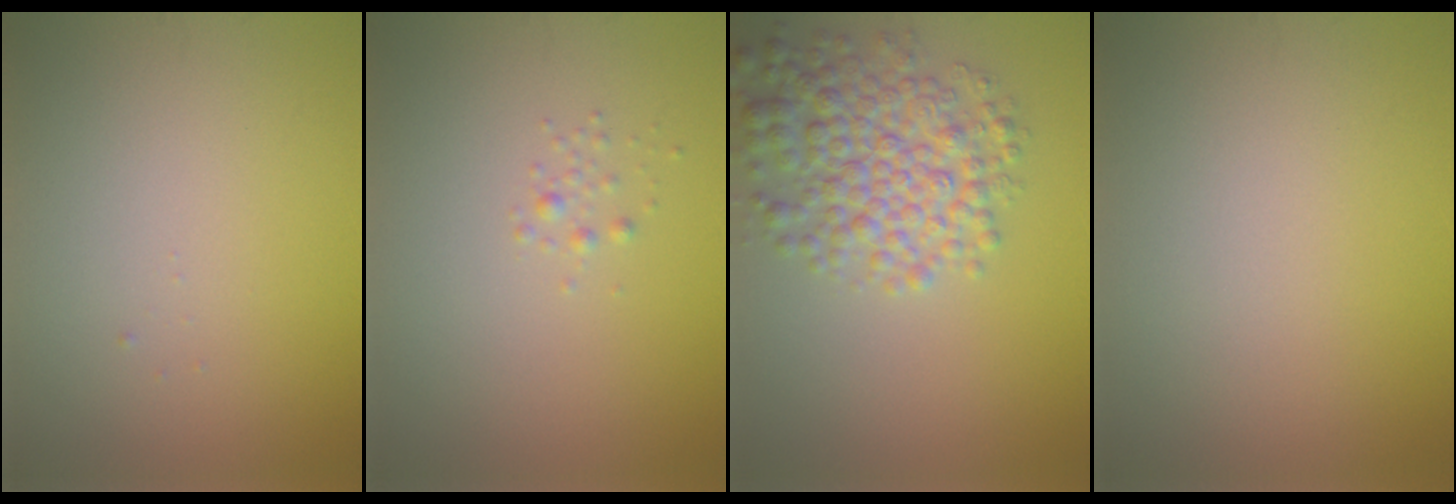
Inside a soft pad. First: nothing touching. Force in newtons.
{"total": 0.7, "press": 0.7, "slide": 0.0}
{"total": 6.0, "press": 6.0, "slide": 0.2}
{"total": 0.0}